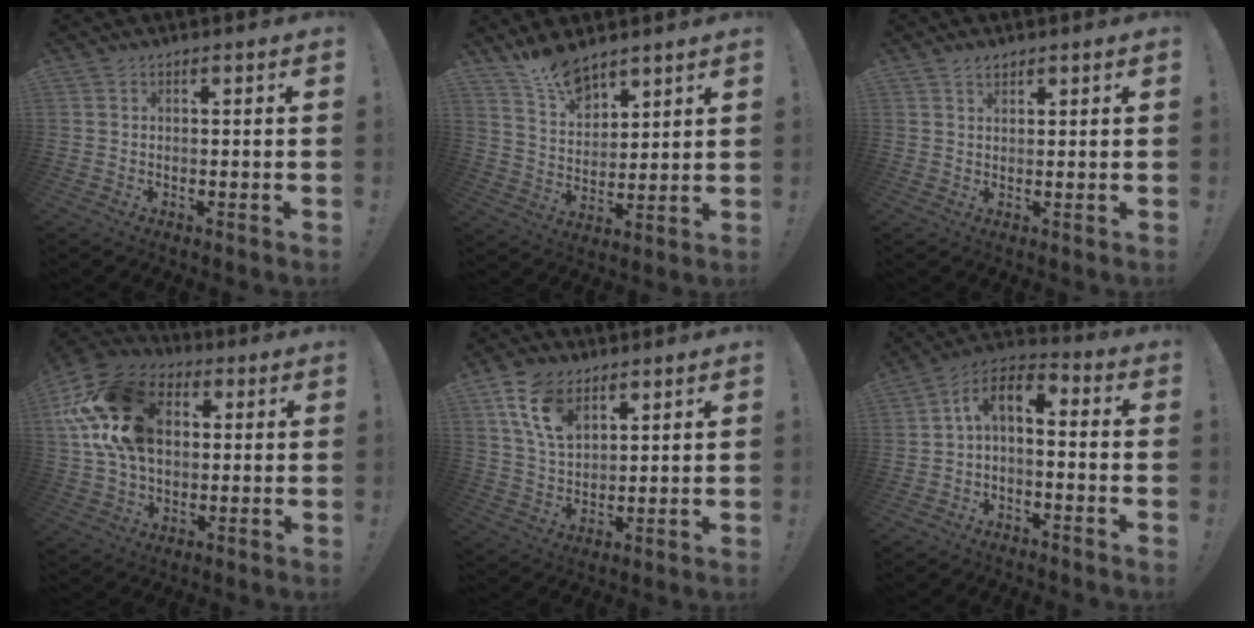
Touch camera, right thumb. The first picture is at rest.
{"total": 10.6, "force": [9.0, 4.4, 3.6], "torque": [-0.063, -0.062, 0.172]}
{"total": 2.0, "force": [1.6, 1.0, 0.8], "torque": [-0.003, -0.010, 0.028]}
{"total": 22.1, "force": [5.3, 15.7, 14.6], "torque": [-0.248, -0.001, 0.104]}
{"total": 12.1, "force": [6.8, 7.1, 7.0], "torque": [-0.140, -0.017, 0.132]}
{"total": 6.1, "force": [-0.6, 3.4, 5.1], "torque": [-0.095, 0.007, -0.007]}